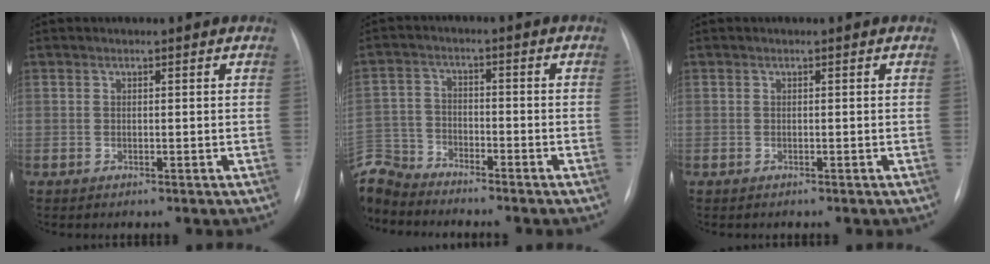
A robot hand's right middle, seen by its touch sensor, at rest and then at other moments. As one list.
[{"total": 9.0, "force": [-8.8, 1.9, 0.7], "torque": [-0.022, 0.006, -0.172]}, {"total": 0.0}]